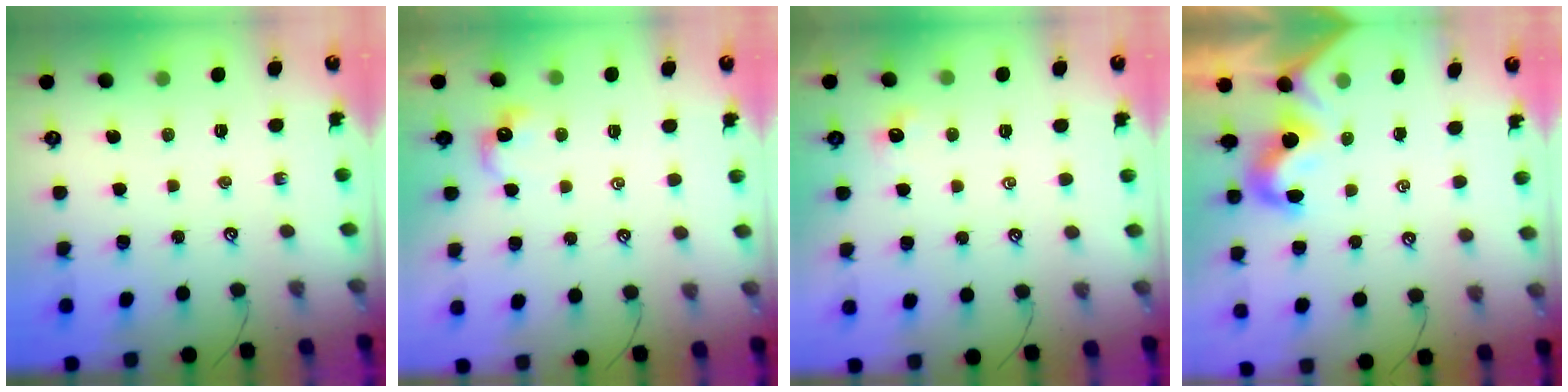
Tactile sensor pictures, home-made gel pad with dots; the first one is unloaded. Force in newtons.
{"total": 1.2, "press": 1.1, "slide": 0.5}
{"total": 1.0, "press": 0.9, "slide": 0.4}
{"total": 1.9, "press": 1.8, "slide": 0.6}